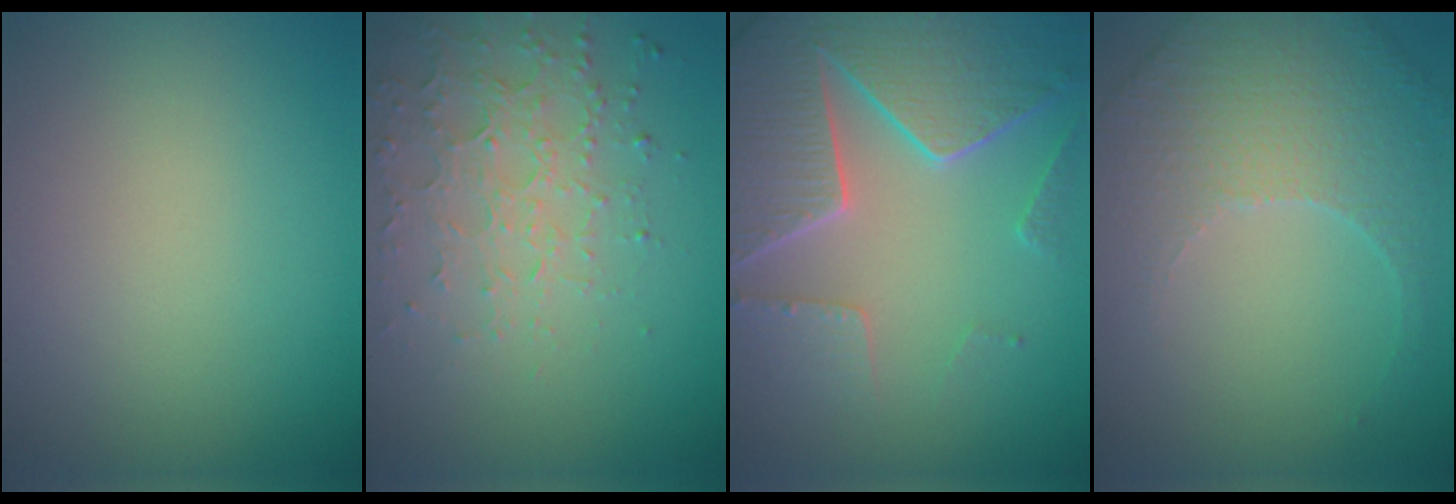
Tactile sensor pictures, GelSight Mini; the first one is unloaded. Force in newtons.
{"total": 4.5, "press": 3.3, "slide": 3.1}
{"total": 7.7, "press": 5.9, "slide": 4.9}
{"total": 5.3, "press": 3.6, "slide": 3.9}